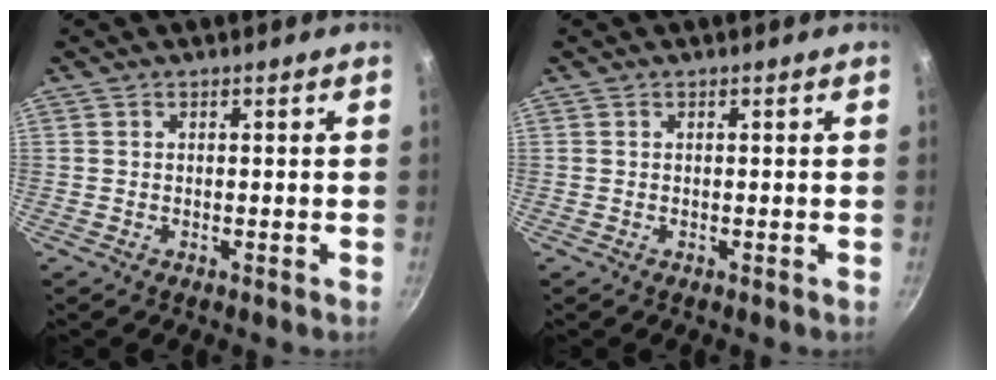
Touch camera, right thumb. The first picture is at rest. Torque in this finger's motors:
{"motor_torque": [0.00, 0.00, 0.00, 0.00, 0.03]}